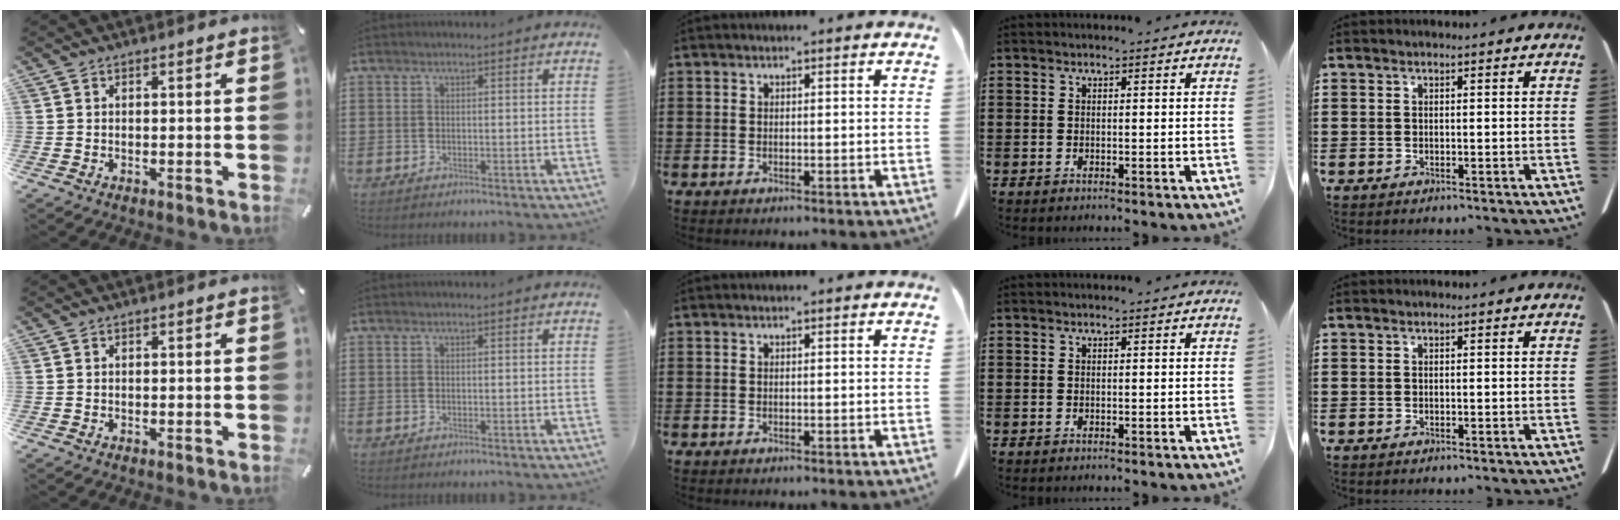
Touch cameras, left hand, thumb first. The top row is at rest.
{}